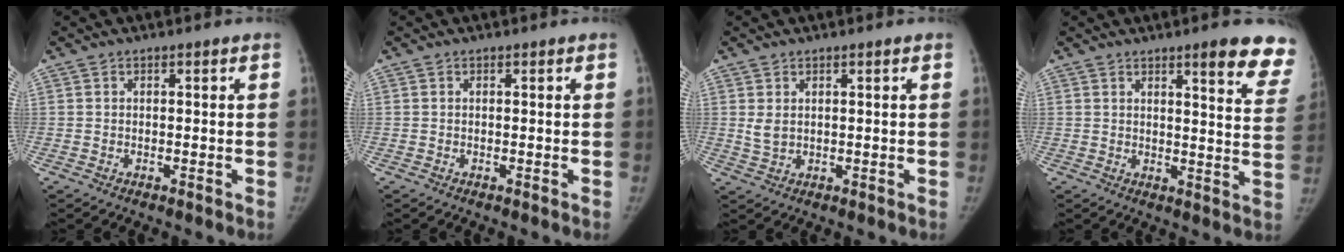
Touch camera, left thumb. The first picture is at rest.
{"total": 0.0}
{"total": 2.4, "force": [0.8, 1.5, 1.7], "torque": [-0.029, -0.003, 0.023]}
{"total": 12.6, "force": [9.0, 2.4, 8.5], "torque": [-0.068, -0.047, 0.094]}